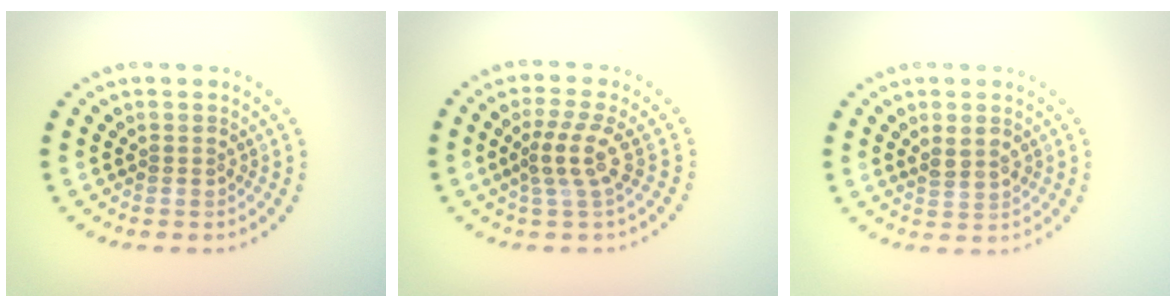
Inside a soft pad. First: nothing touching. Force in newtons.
{"total": 2.8, "press": 2.1, "slide": 1.9}
{"total": 1.6, "press": 1.5, "slide": 0.5}